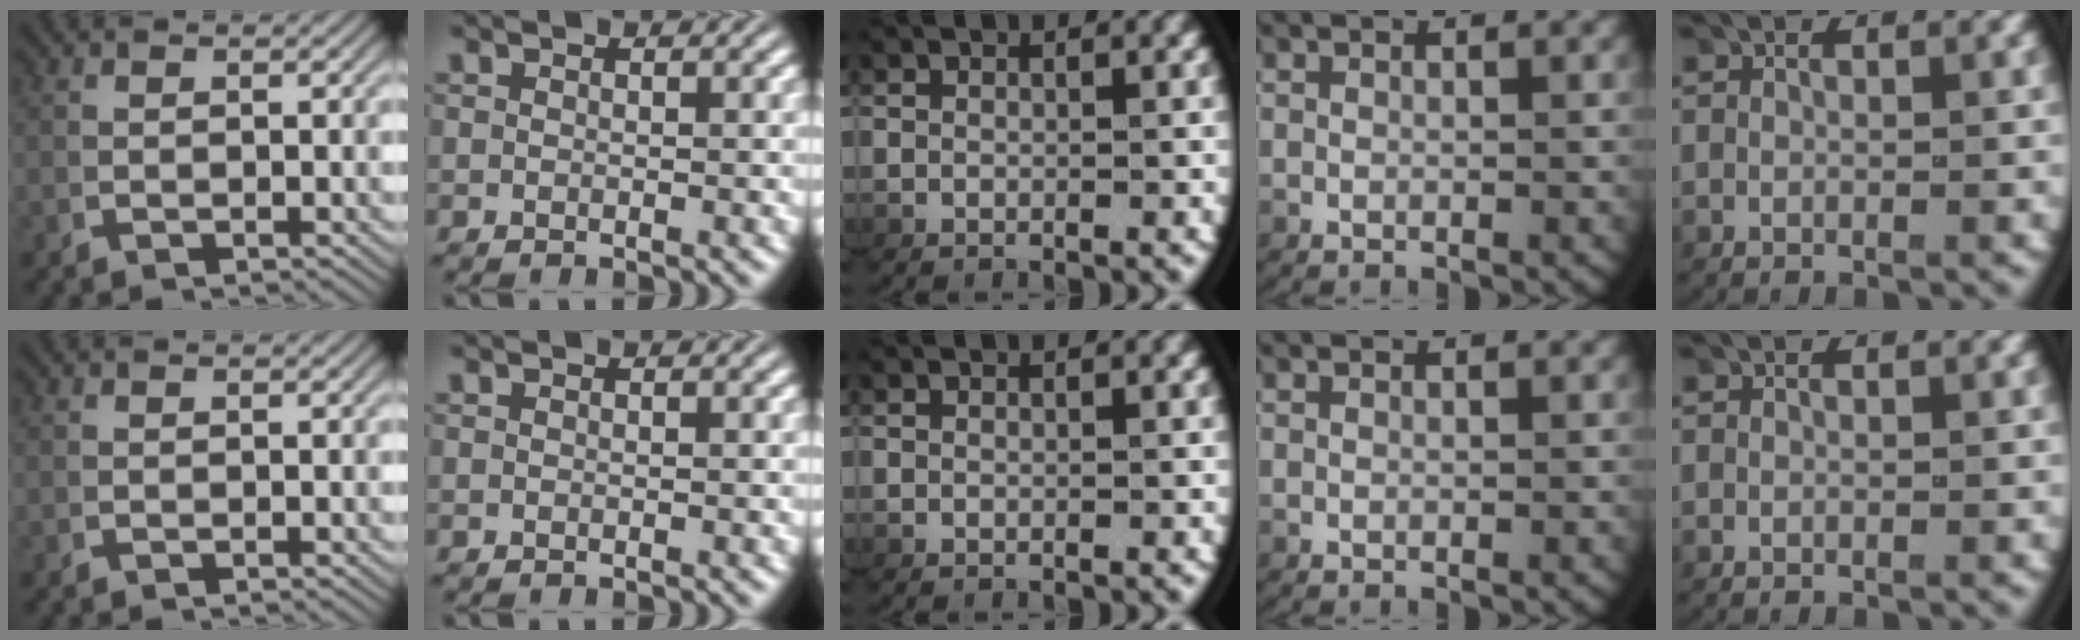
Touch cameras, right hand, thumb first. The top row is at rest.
{}